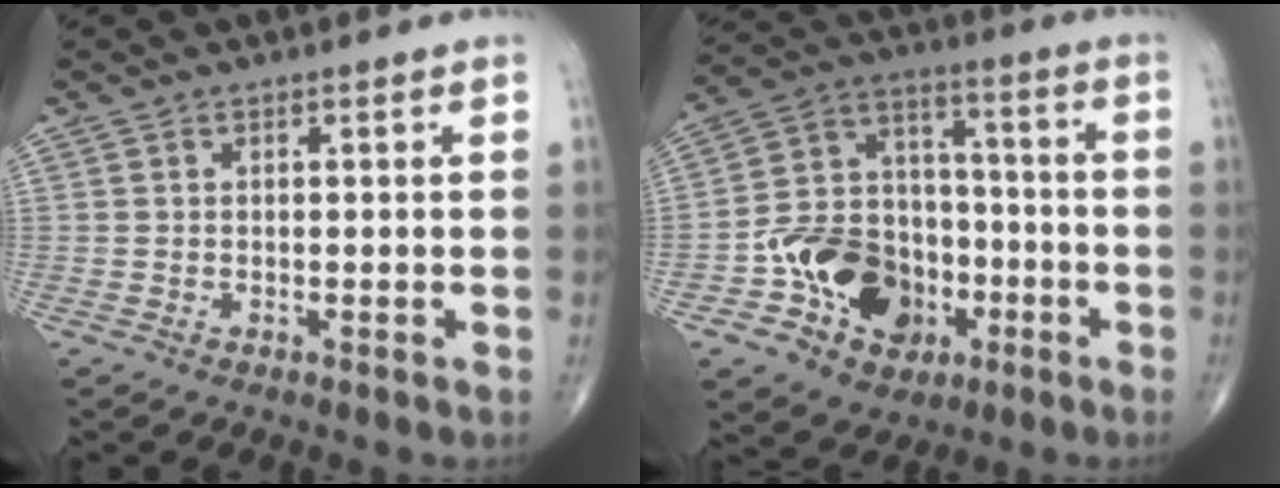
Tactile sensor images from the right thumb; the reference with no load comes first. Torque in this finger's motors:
{"motor_torque": [0.97, 1.54, 0.25, -0.42, 0.32]}